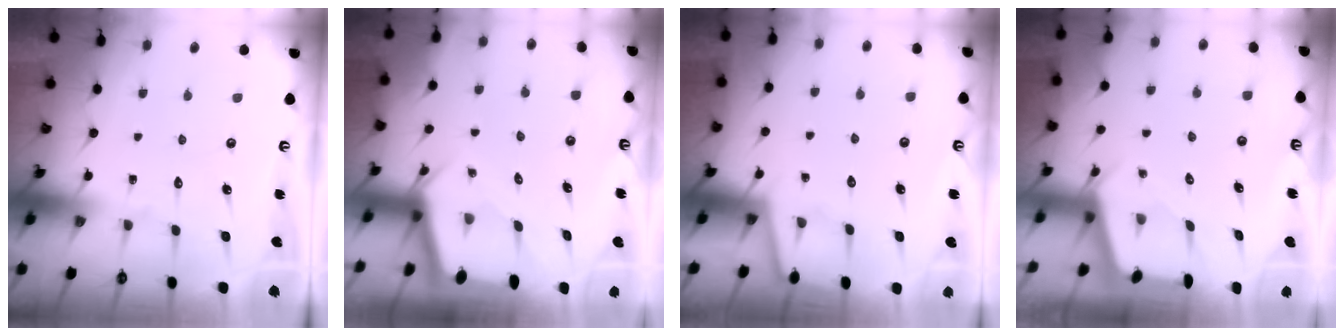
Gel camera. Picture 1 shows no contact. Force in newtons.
{"total": 2.6, "press": 2.6, "slide": 0.2}
{"total": 1.7, "press": 1.6, "slide": 0.3}
{"total": 2.5, "press": 2.5, "slide": 0.3}